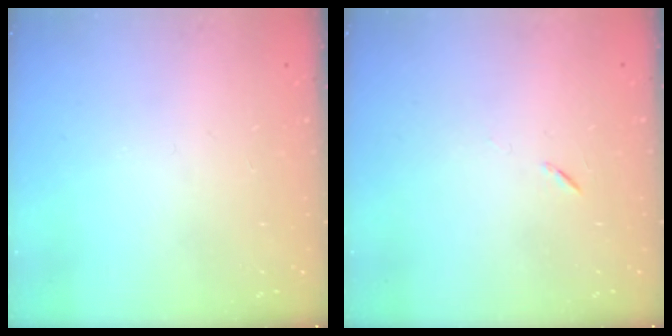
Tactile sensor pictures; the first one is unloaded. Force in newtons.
{"total": 5.8, "press": 5.4, "slide": 2.1}